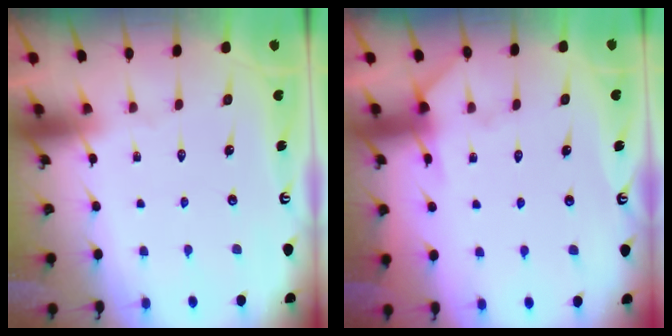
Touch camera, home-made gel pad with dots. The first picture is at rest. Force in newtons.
{"total": 6.4, "press": 6.3, "slide": 0.8}